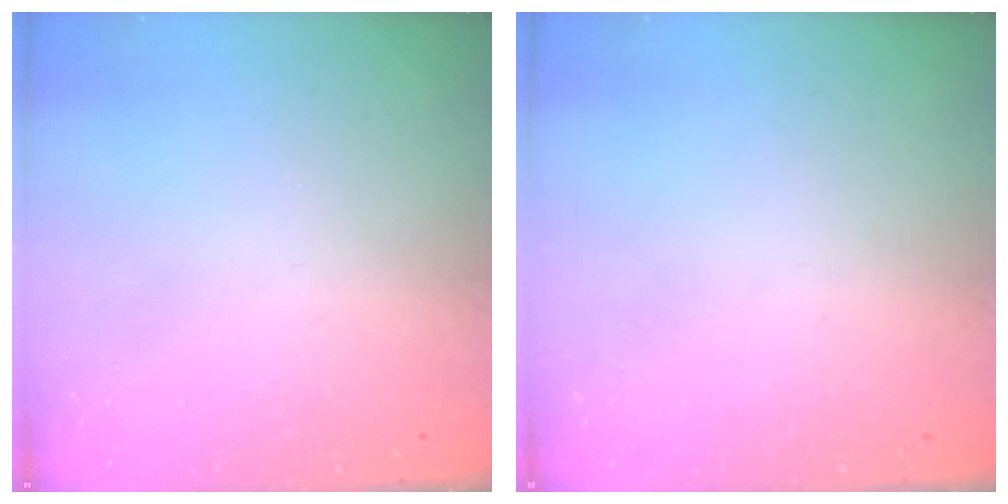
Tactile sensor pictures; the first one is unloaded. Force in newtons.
{"total": 0.0}